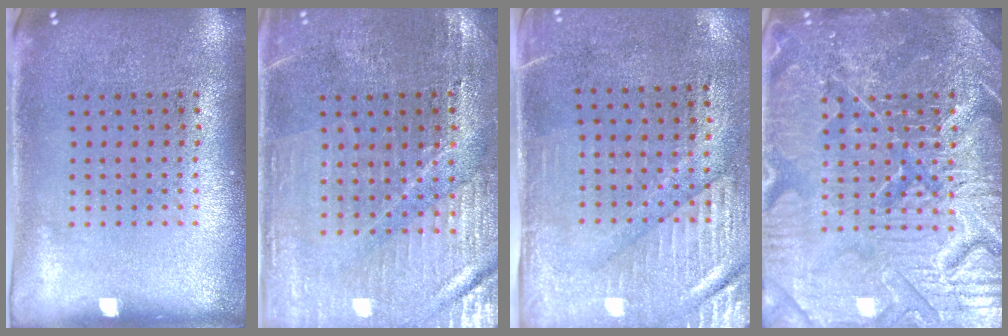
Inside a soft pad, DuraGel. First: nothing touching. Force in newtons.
{"total": 1.7, "press": 1.7, "slide": 0.3}
{"total": 3.0, "press": 2.6, "slide": 1.5}
{"total": 7.8, "press": 7.7, "slide": 1.0}